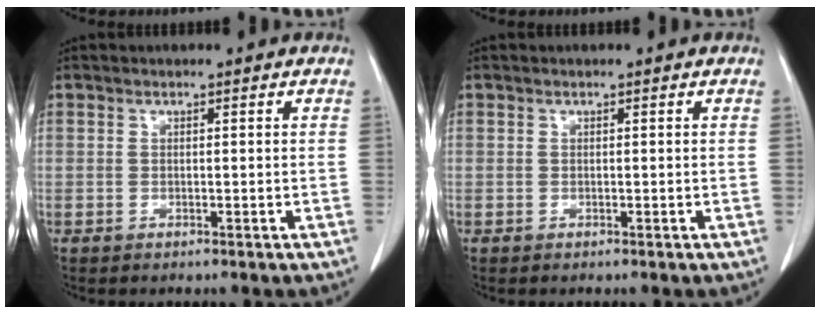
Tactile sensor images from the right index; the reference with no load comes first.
{"total": 0.0}